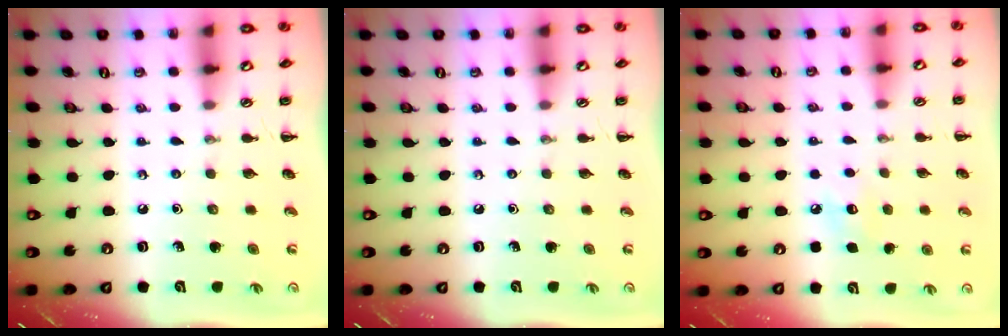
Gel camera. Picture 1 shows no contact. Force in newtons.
{"total": 0.0}
{"total": 6.8, "press": 6.7, "slide": 1.4}